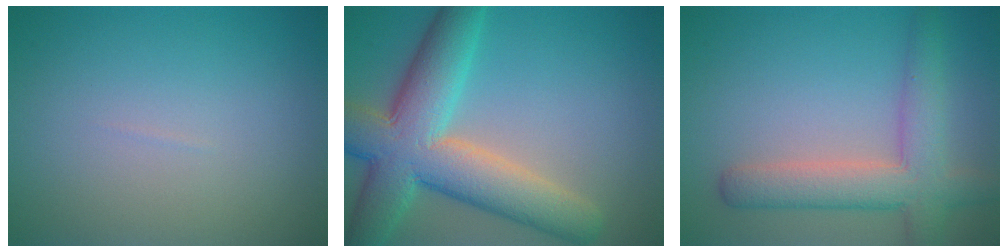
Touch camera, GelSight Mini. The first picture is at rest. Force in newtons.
{"total": 10.2, "press": 10.2, "slide": 0.6}
{"total": 5.4, "press": 5.4, "slide": 0.3}